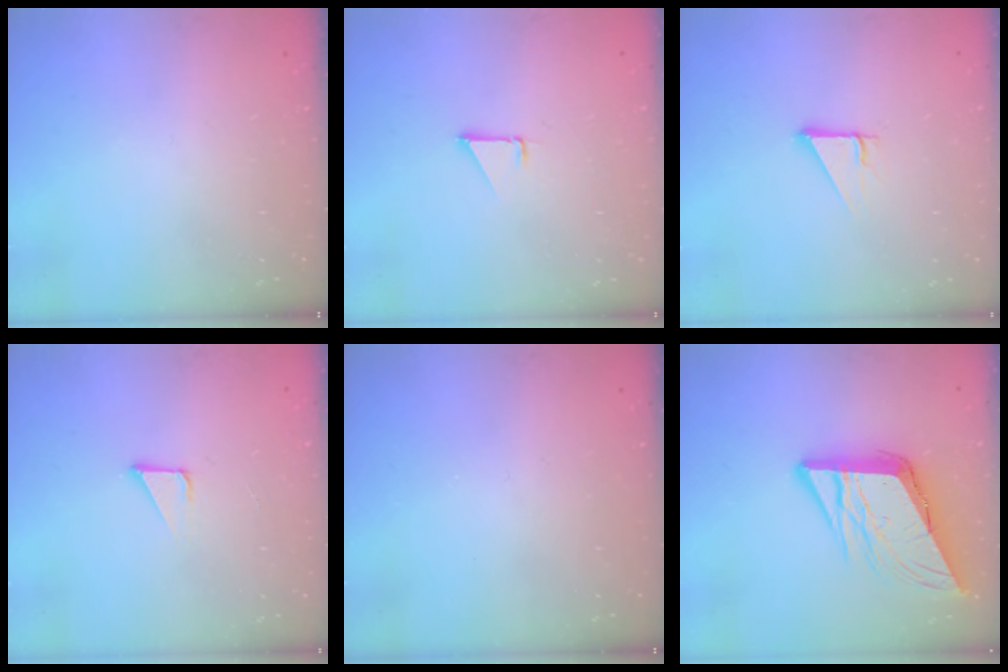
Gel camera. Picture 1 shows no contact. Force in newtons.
{"total": 1.3, "press": 1.3, "slide": 0.1}
{"total": 3.3, "press": 3.3, "slide": 0.2}
{"total": 2.2, "press": 2.2, "slide": 0.2}
{"total": 0.0}
{"total": 12.9, "press": 12.7, "slide": 2.0}